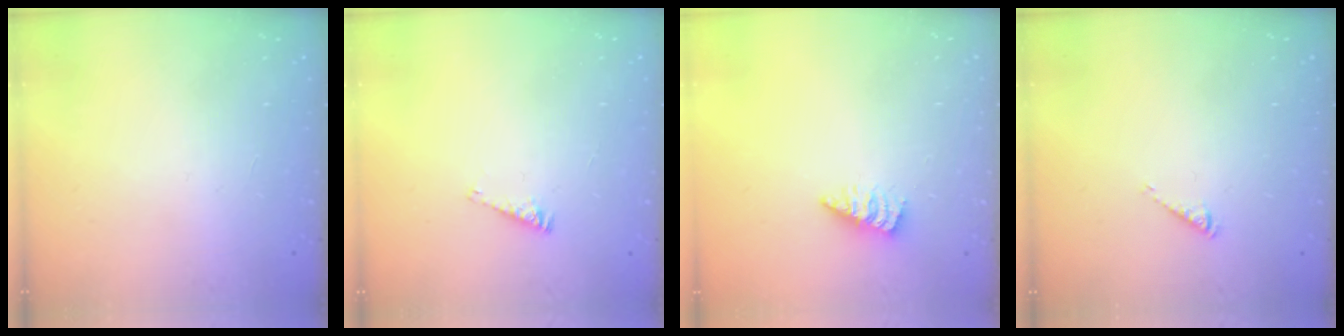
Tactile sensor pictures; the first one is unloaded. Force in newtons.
{"total": 2.5, "press": 2.4, "slide": 0.4}
{"total": 2.3, "press": 2.3, "slide": 0.3}
{"total": 2.7, "press": 2.6, "slide": 0.5}